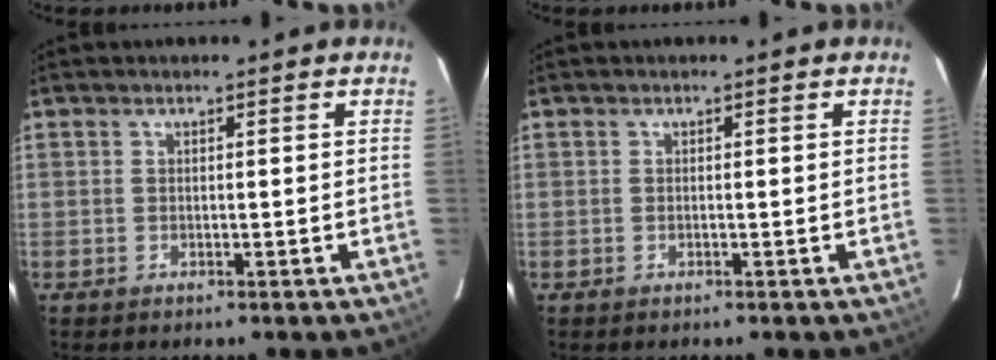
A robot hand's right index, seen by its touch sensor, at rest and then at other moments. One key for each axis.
{"total": 0.0}